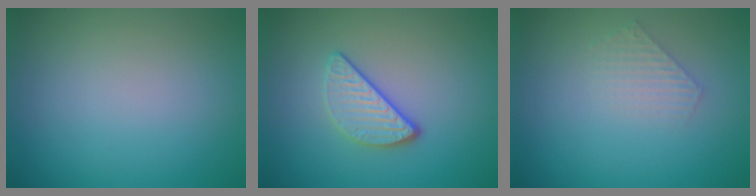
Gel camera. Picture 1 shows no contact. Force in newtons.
{"total": 3.0, "press": 2.5, "slide": 1.7}
{"total": 1.5, "press": 1.5, "slide": 0.3}